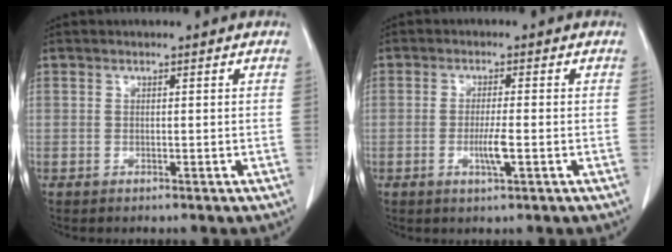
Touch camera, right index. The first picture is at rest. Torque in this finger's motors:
{"motor_torque": [0.56, 0.07, 0.33, 0.09]}